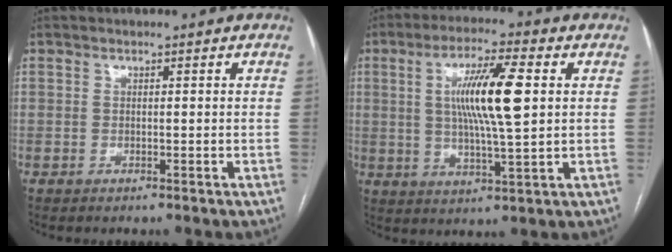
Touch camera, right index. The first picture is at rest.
{"total": 11.7, "force": [2.1, 1.0, 11.5], "torque": [-0.210, 0.003, 0.037]}